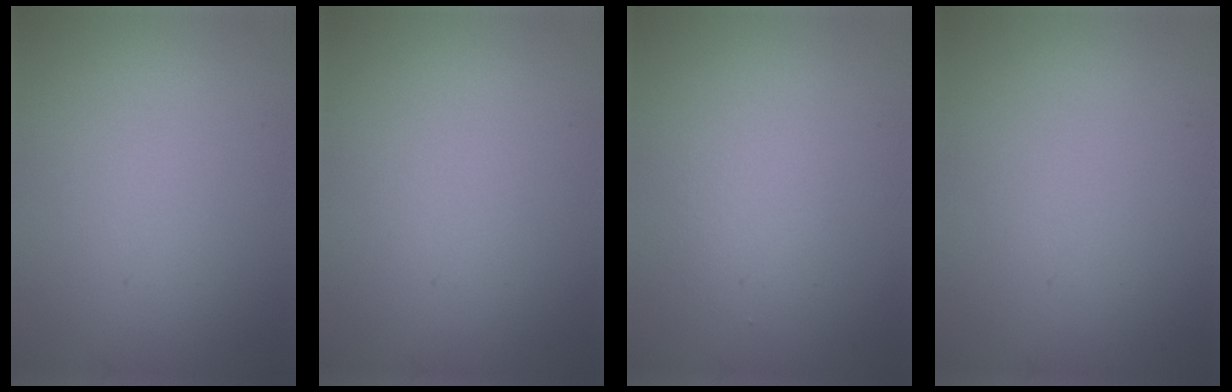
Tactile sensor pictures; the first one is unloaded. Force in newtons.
{"total": 0.0}
{"total": 1.6, "press": 1.6, "slide": 0.3}
{"total": 0.0}